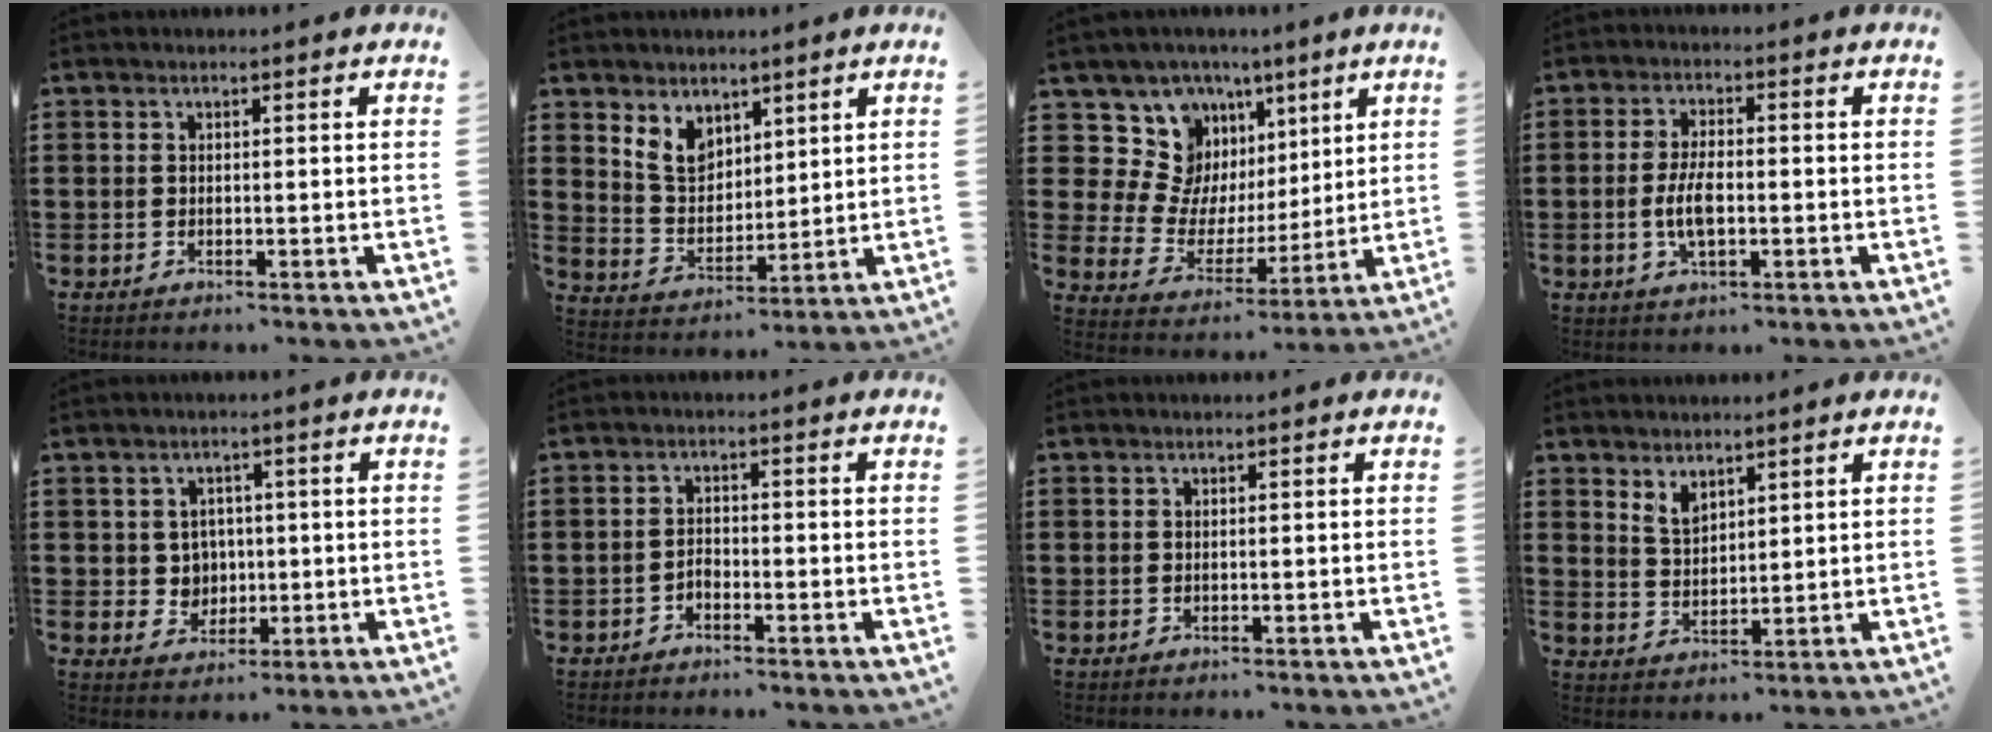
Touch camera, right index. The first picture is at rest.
{"total": 5.9, "force": [4.0, 3.9, 1.8], "torque": [-0.057, 0.003, 0.076]}
{"total": 11.1, "force": [5.2, 9.5, 2.4], "torque": [-0.083, -0.045, 0.105]}
{"total": 5.2, "force": [-0.8, 2.0, 4.8], "torque": [-0.107, -0.004, -0.019]}
{"total": 3.5, "force": [0.4, 3.3, 0.9], "torque": [-0.026, 0.005, 0.005]}
{"total": 1.5, "force": [-1.2, 0.6, 0.5], "torque": [-0.015, -0.001, -0.024]}
{"total": 0.0}
{"total": 3.2, "force": [2.5, 1.7, 1.3], "torque": [-0.032, 0.004, 0.047]}